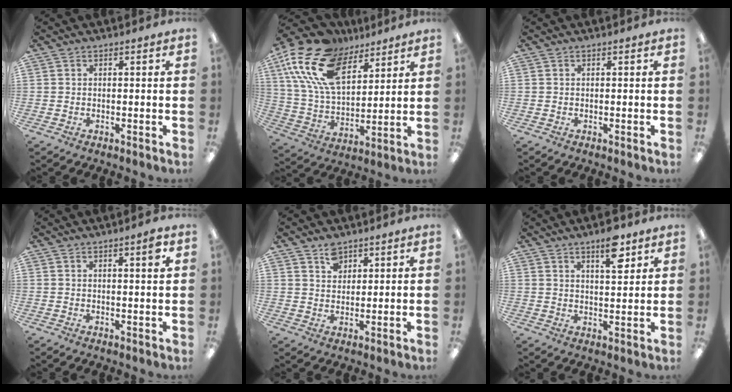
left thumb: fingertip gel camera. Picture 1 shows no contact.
{"total": 19.5, "force": [11.1, 10.8, 11.8], "torque": [-0.259, -0.043, 0.204]}
{"total": 0.0}
{"total": 2.6, "force": [1.6, 0.3, 2.1], "torque": [-0.036, -0.002, 0.026]}
{"total": 4.4, "force": [3.2, 2.7, 1.3], "torque": [-0.009, -0.013, 0.057]}
{"total": 8.8, "force": [5.6, 3.2, 5.9], "torque": [-0.081, -0.031, 0.090]}